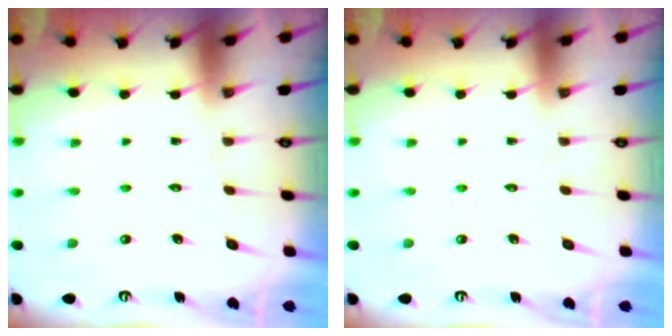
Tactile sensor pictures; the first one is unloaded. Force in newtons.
{"total": 0.0}